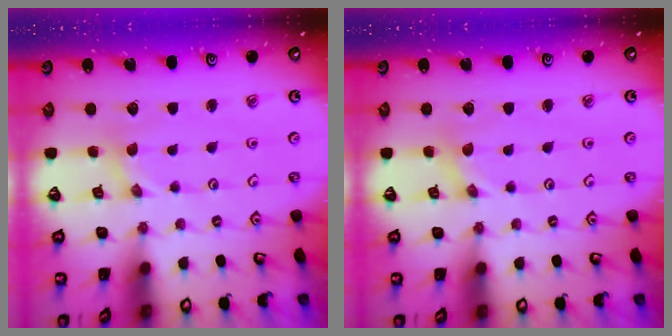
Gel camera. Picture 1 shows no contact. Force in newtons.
{"total": 0.0}